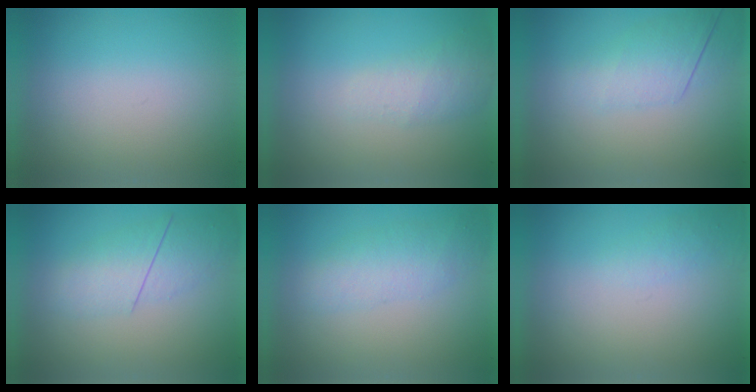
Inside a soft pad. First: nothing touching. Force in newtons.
{"total": 2.2}
{"total": 2.3}
{"total": 2.3}
{"total": 2.1}
{"total": 1.1}